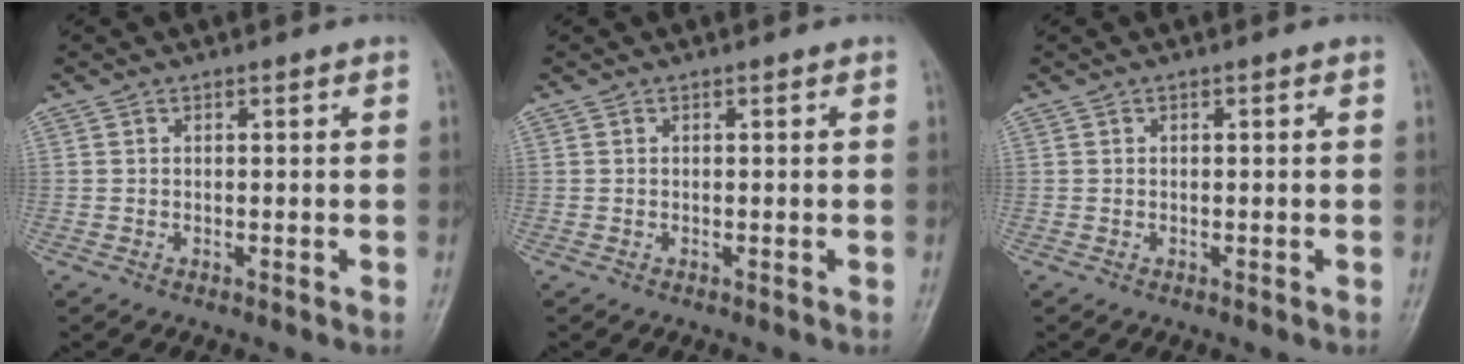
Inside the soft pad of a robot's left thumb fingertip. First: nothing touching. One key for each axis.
{"total": 0.0}
{"total": 0.0}